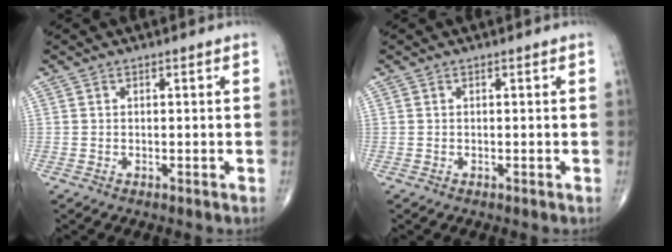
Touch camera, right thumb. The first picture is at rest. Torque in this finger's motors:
{"motor_torque": [-0.02, -0.20, 0.22, -0.09, -0.03]}